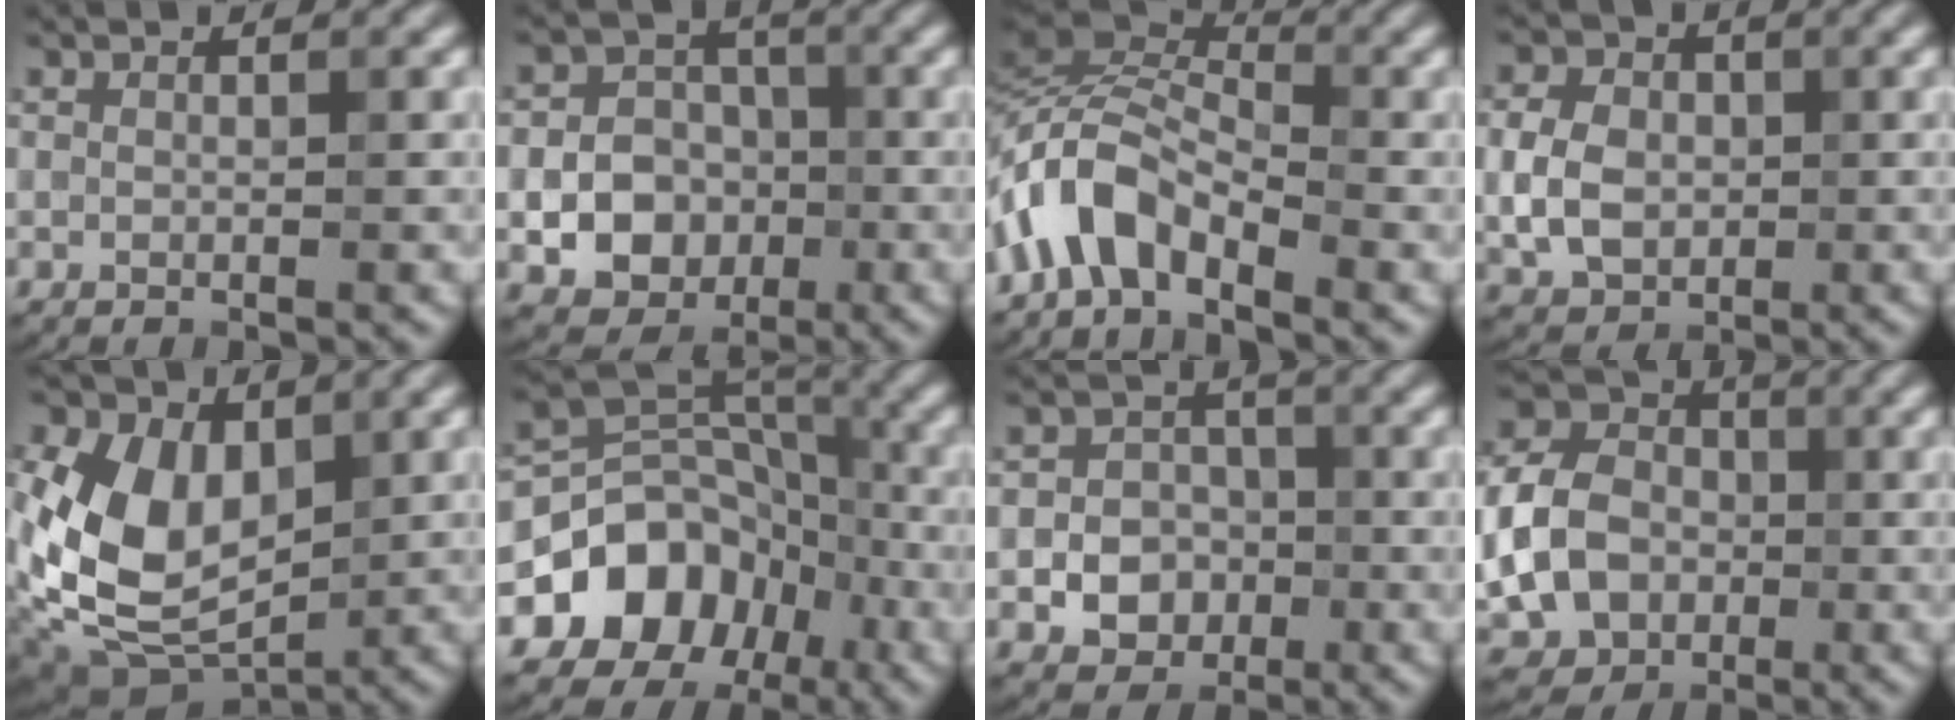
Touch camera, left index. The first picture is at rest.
{"total": 9.2, "force": [-2.3, 8.1, 3.8], "torque": [-0.054, -0.005, -0.058]}
{"total": 5.5, "force": [-3.1, 2.4, 3.9], "torque": [-0.076, 0.013, -0.074]}
{"total": 4.7, "force": [-0.2, 3.6, 3.1], "torque": [-0.066, 0.007, -0.007]}
{"total": 11.6, "force": [0.8, 7.9, 8.4], "torque": [-0.186, -0.003, 0.020]}
{"total": 12.8, "force": [-5.7, 10.2, 5.1], "torque": [-0.090, -0.004, -0.112]}
{"total": 5.7, "force": [-1.9, 4.8, 2.4], "torque": [-0.019, 0.003, -0.050]}
{"total": 9.7, "force": [-1.7, 7.4, 6.1], "torque": [-0.143, -0.007, -0.032]}